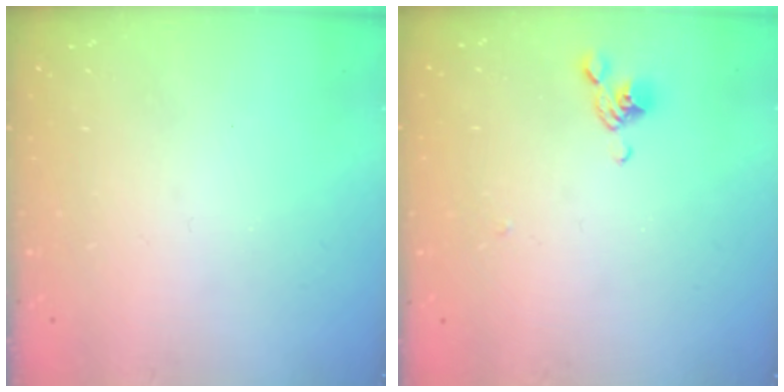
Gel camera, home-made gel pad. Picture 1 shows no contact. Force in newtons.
{"total": 5.7, "press": 5.6, "slide": 0.6}